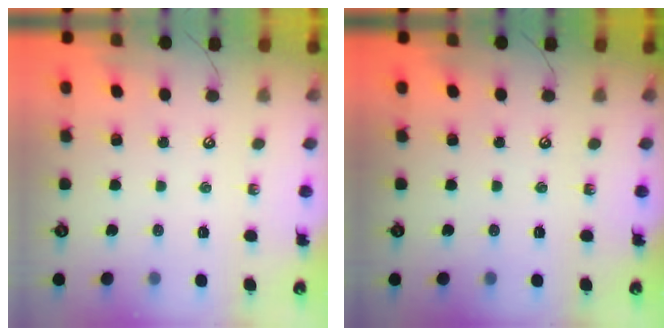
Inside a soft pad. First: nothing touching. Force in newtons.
{"total": 0.0}